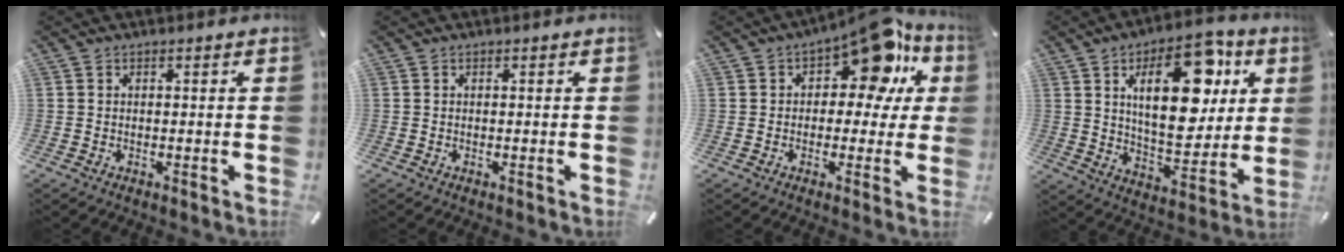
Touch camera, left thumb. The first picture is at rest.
{"total": 0.0}
{"total": 14.6, "force": [7.9, 7.8, 9.5], "torque": [-0.114, -0.051, 0.132]}
{"total": 21.6, "force": [7.8, 11.4, 16.7], "torque": [-0.256, -0.027, 0.120]}